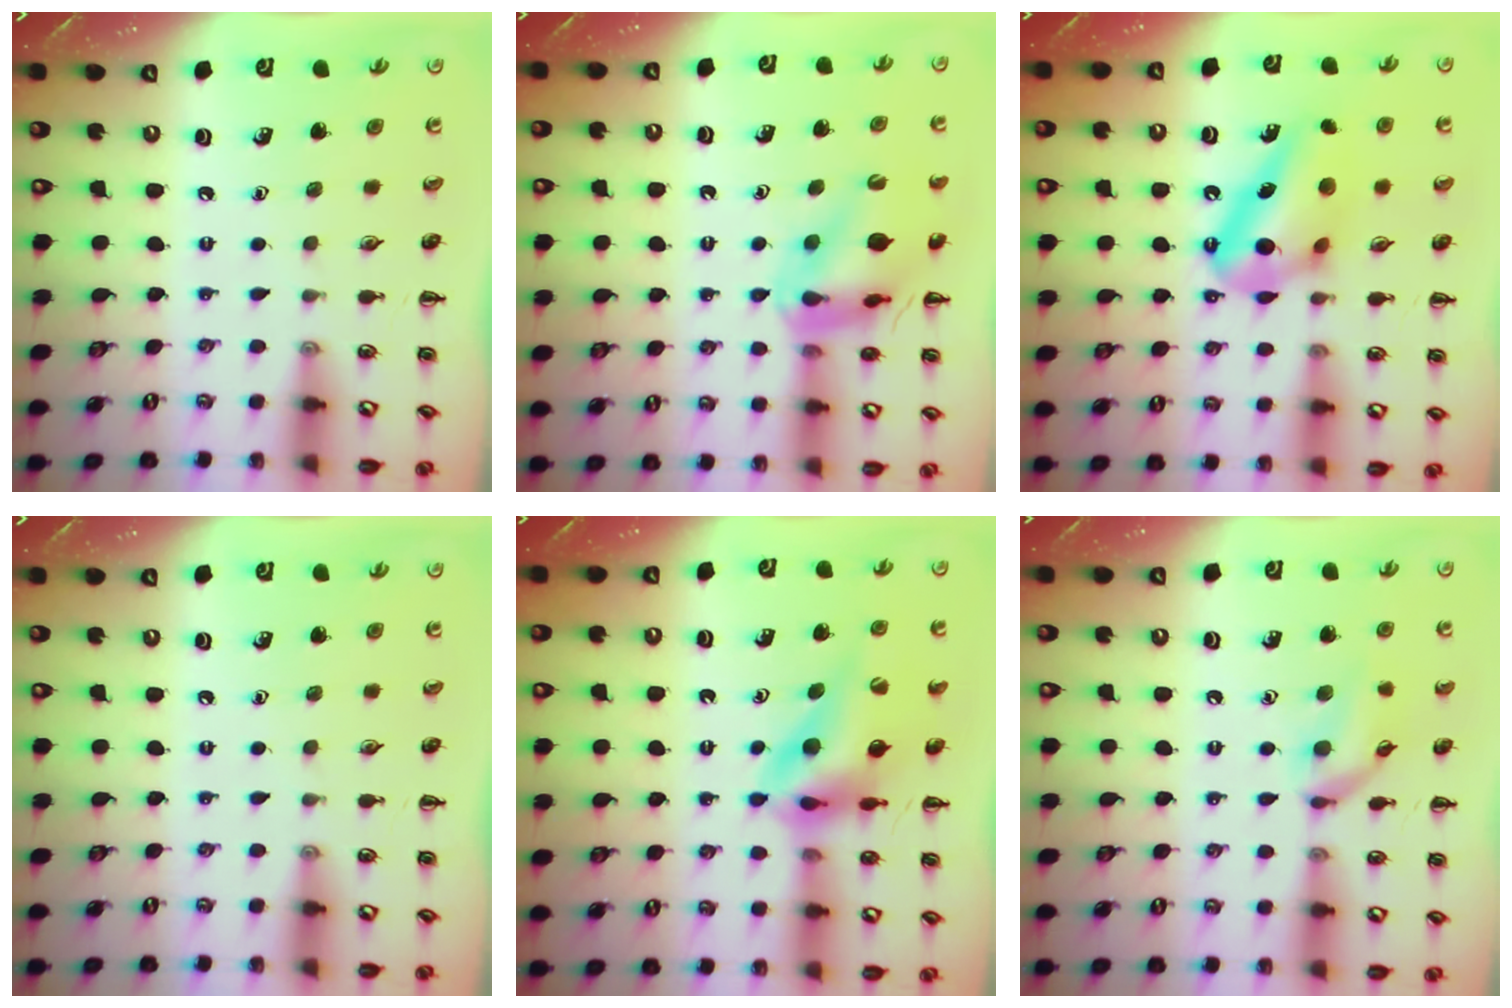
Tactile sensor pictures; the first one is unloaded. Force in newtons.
{"total": 14.2, "press": 13.9, "slide": 2.7}
{"total": 13.6, "press": 13.6, "slide": 0.3}
{"total": 0.0}
{"total": 11.0, "press": 10.4, "slide": 3.4}
{"total": 11.1, "press": 10.9, "slide": 1.6}